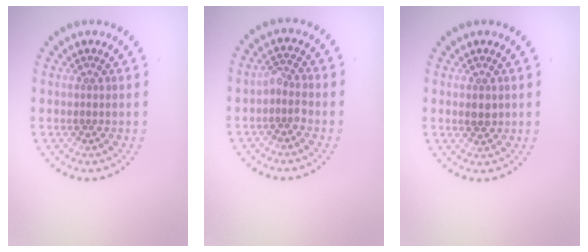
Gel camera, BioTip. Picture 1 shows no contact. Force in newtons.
{"total": 1.7, "press": 1.4, "slide": 0.9}
{"total": 1.4, "press": 1.4, "slide": 0.1}